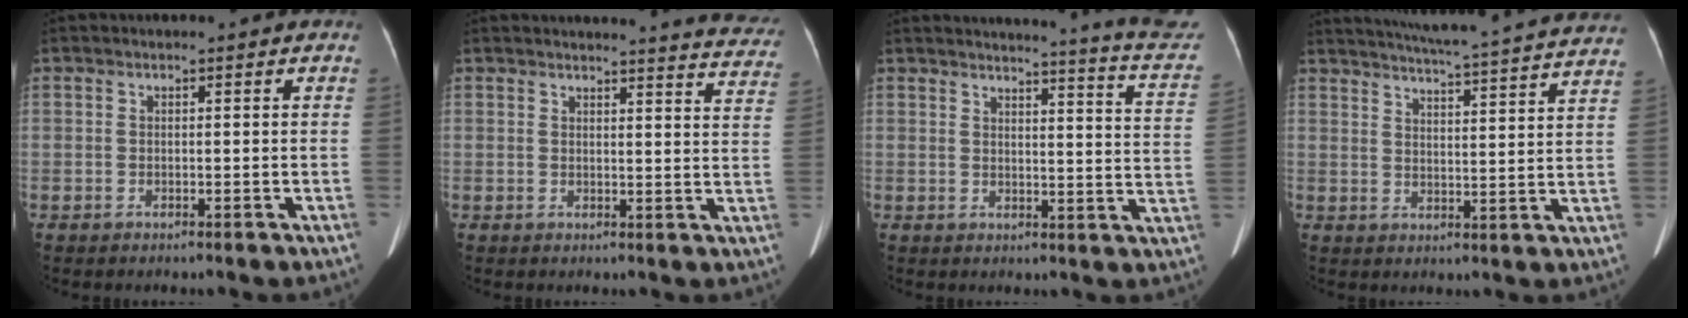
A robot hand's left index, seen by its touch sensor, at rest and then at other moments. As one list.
[{"total": 13.6, "force": [13.3, 0.8, 2.2], "torque": [-0.002, -0.083, 0.116]}, {"total": 17.9, "force": [17.2, -0.7, 4.7], "torque": [-0.057, -0.116, 0.172]}, {"total": 25.8, "force": [24.1, 0.5, 9.3], "torque": [-0.151, -0.040, 0.292]}]